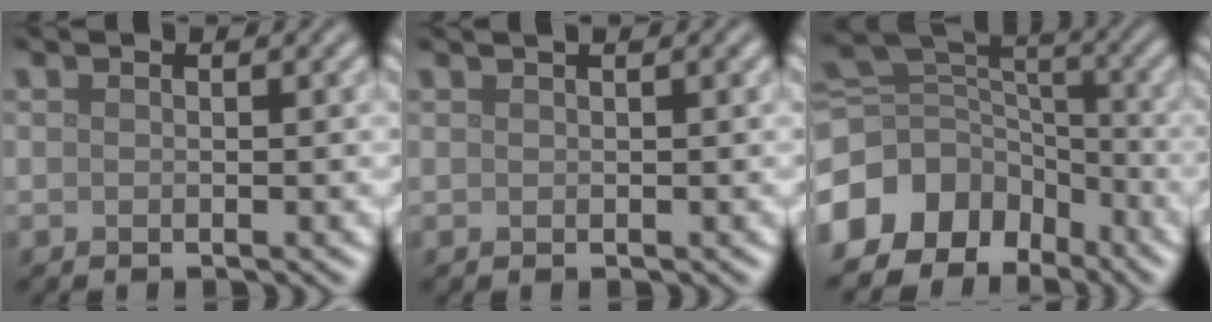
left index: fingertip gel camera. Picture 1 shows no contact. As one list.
[{"total": 0.9, "force": [0.7, 0.2, 0.6], "torque": [-0.010, 0.003, 0.011]}, {"total": 10.8, "force": [-6.3, 7.6, 4.3], "torque": [-0.102, 0.011, -0.116]}]